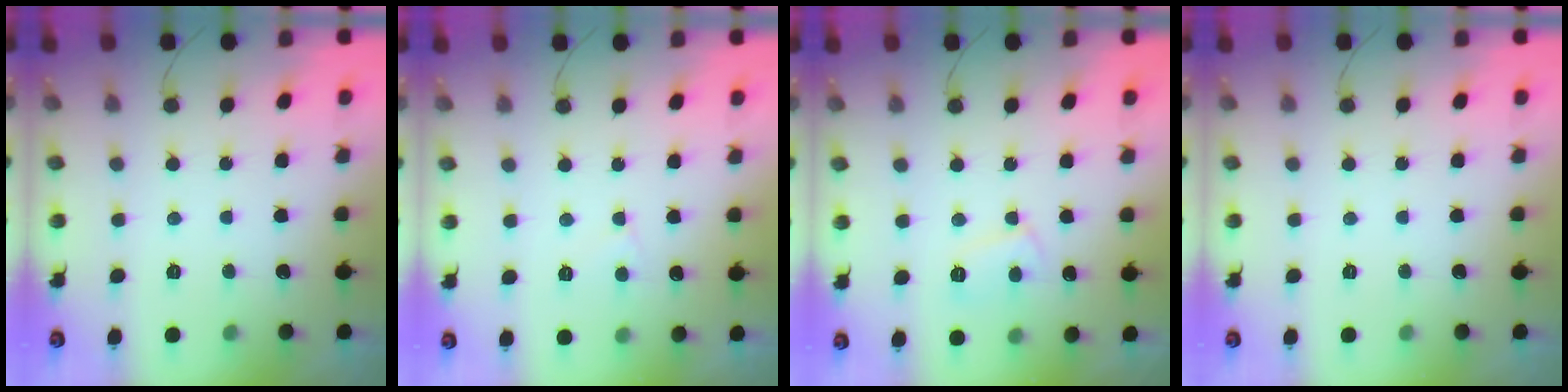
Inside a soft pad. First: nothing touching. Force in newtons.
{"total": 2.7, "press": 2.7, "slide": 0.2}
{"total": 5.6, "press": 5.6, "slide": 0.5}
{"total": 0.0}